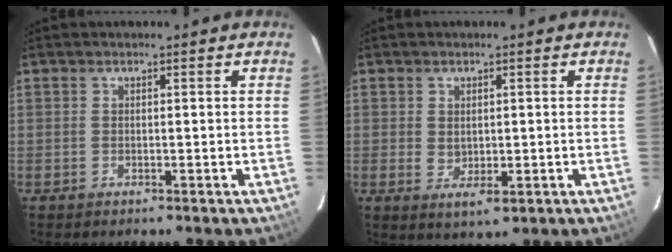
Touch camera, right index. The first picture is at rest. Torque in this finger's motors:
{"motor_torque": [0.33, 0.25, -0.01, 0.02]}